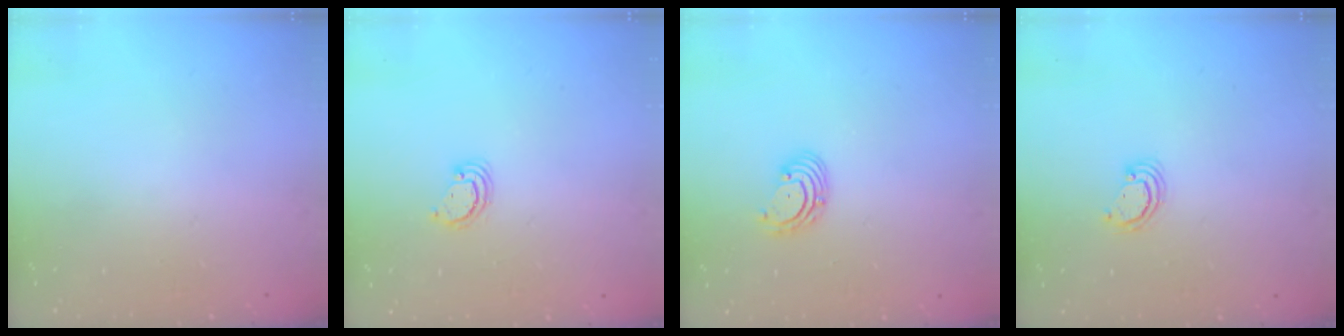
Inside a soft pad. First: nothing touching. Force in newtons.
{"total": 2.6, "press": 2.6, "slide": 0.3}
{"total": 2.7, "press": 2.7, "slide": 0.1}
{"total": 2.3, "press": 2.3, "slide": 0.3}